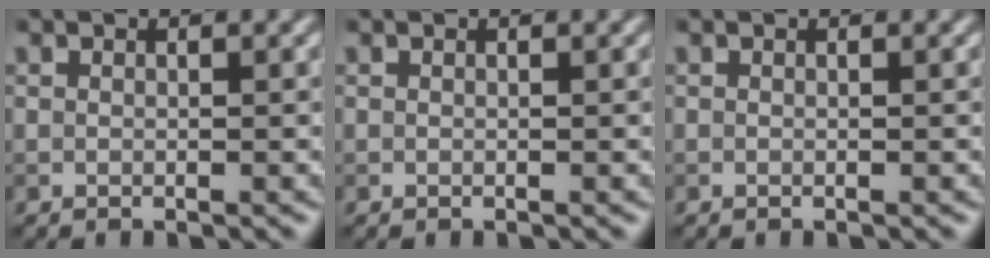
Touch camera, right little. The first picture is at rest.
{"total": 0.0}
{"total": 0.0}